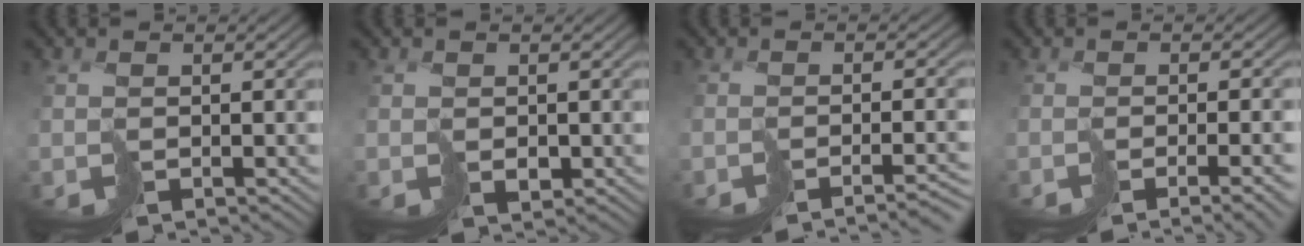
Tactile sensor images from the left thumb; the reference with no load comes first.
{"total": 1.2, "force": [0.8, 0.8, 0.4], "torque": [-0.004, 0.000, 0.018]}
{"total": 4.3, "force": [-3.6, 0.0, 2.4], "torque": [-0.016, -0.012, -0.044]}
{"total": 5.2, "force": [-2.8, 0.8, 4.4], "torque": [-0.035, -0.014, -0.024]}